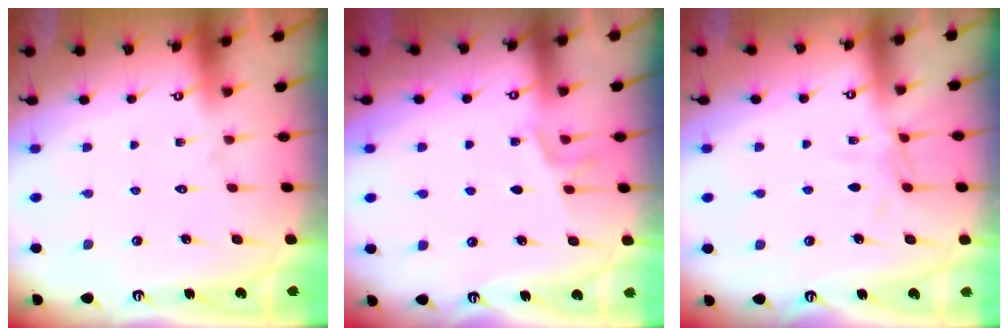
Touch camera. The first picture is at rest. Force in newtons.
{"total": 4.8, "press": 4.6, "slide": 1.4}
{"total": 5.3, "press": 5.2, "slide": 0.5}